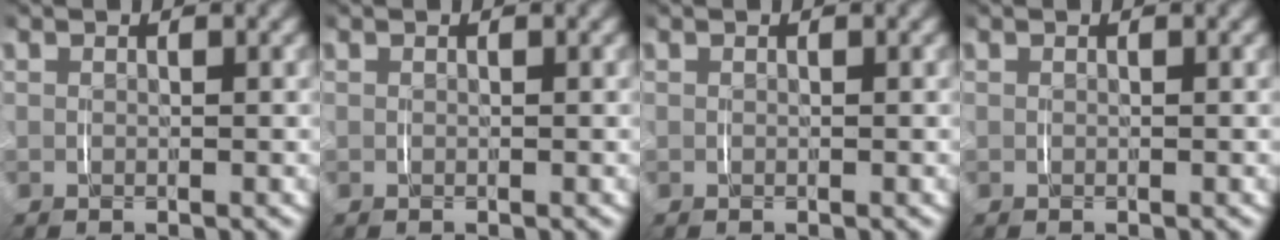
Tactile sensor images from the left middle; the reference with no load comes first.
{"total": 0.0}
{"total": 0.0}
{"total": 0.0}